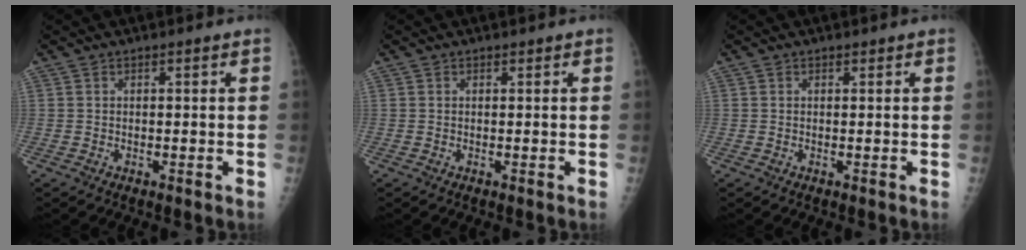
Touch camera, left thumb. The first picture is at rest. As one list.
[{"total": 0.0}, {"total": 0.0}]